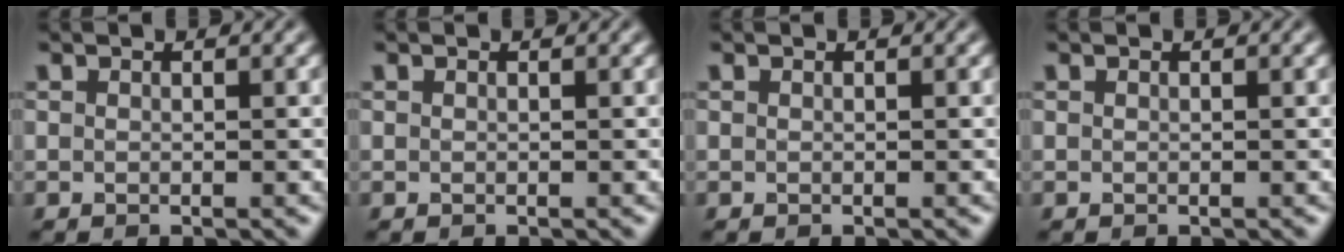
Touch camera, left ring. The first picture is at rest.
{"total": 0.0}
{"total": 0.0}
{"total": 0.0}